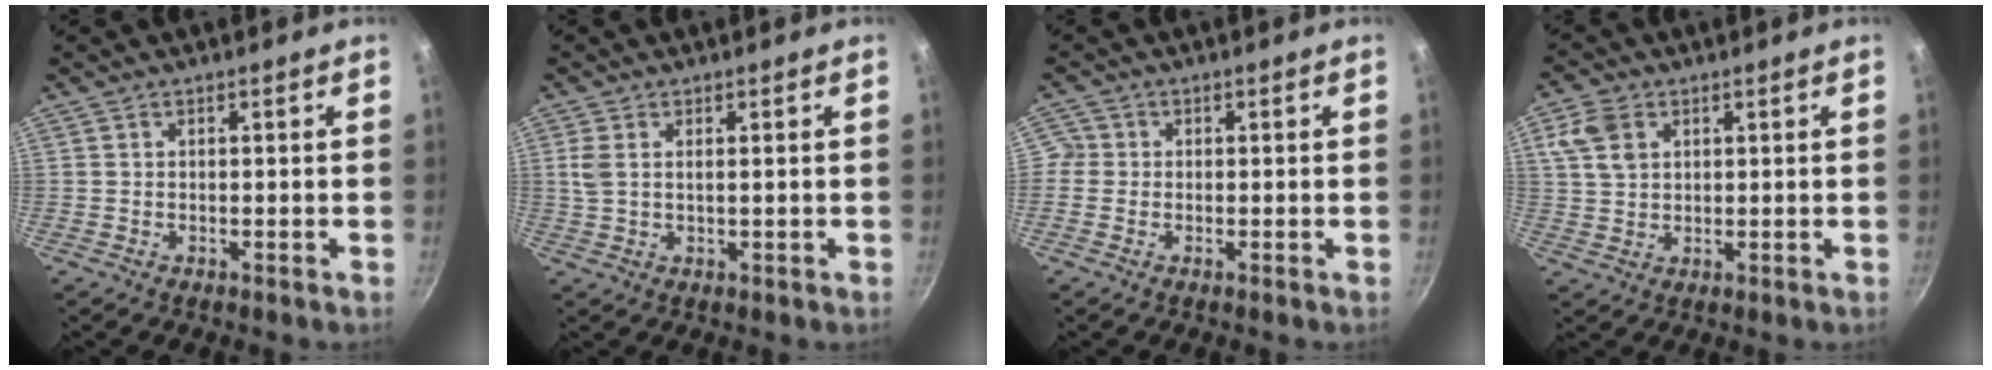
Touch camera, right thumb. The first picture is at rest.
{"total": 3.3, "force": [0.9, 1.5, 2.7], "torque": [-0.063, 0.001, 0.019]}
{"total": 2.3, "force": [-0.4, 2.2, 0.3], "torque": [0.012, 0.006, -0.015]}
{"total": 6.5, "force": [2.3, 4.8, 3.7], "torque": [-0.059, 0.001, 0.044]}